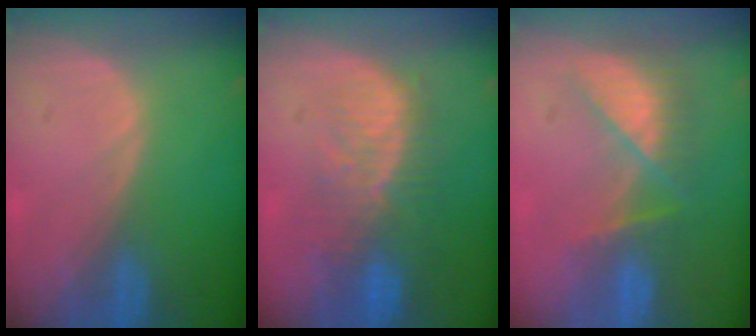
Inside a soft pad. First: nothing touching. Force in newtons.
{"total": 10.1, "press": 8.5, "slide": 5.6}
{"total": 8.3, "press": 7.1, "slide": 4.3}